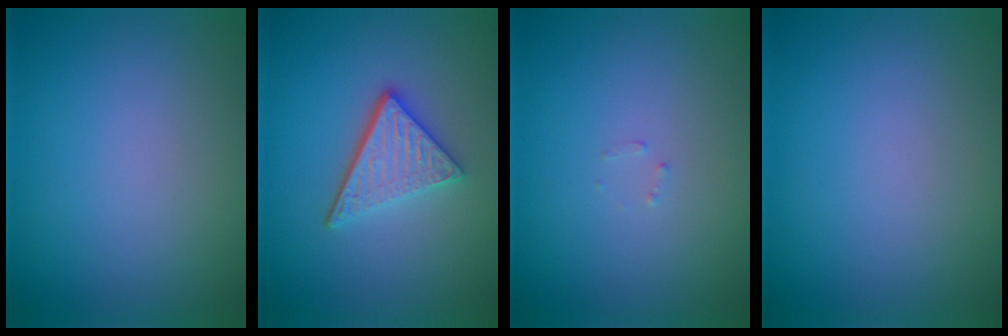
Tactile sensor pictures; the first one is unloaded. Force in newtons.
{"total": 3.9, "press": 3.1, "slide": 2.4}
{"total": 0.6, "press": 0.6, "slide": 0.1}
{"total": 0.0}